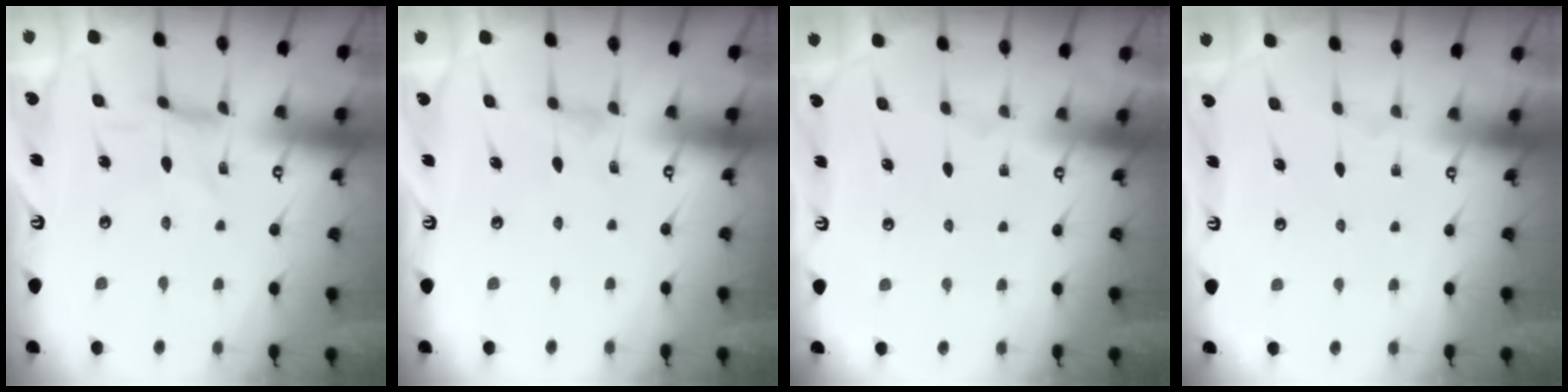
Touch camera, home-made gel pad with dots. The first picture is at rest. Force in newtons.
{"total": 0.0}
{"total": 0.0}
{"total": 0.0}